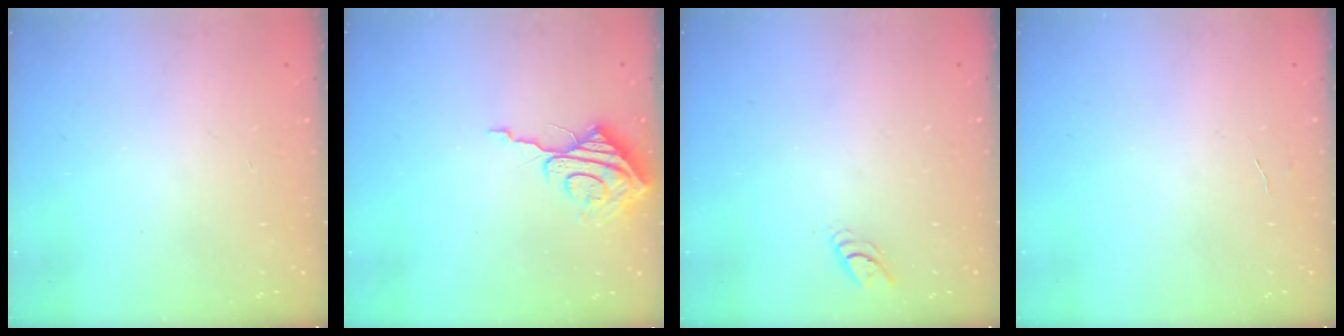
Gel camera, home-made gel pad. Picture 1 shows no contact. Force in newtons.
{"total": 8.7, "press": 8.7, "slide": 0.4}
{"total": 3.8, "press": 3.8, "slide": 0.3}
{"total": 3.7, "press": 3.7, "slide": 0.4}